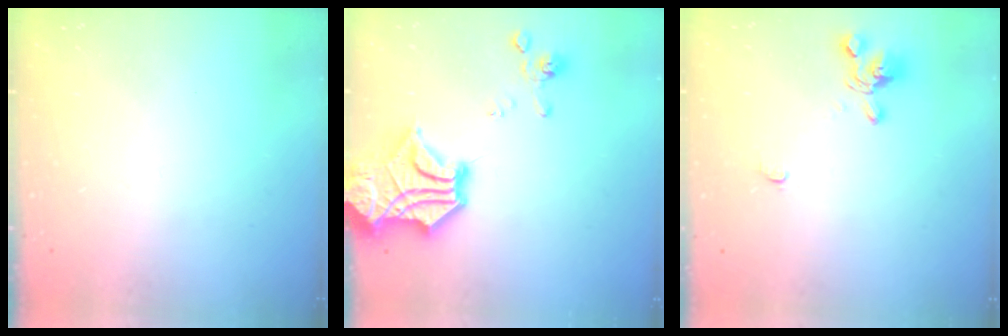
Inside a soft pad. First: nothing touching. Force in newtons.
{"total": 12.9, "press": 12.6, "slide": 2.9}
{"total": 3.9, "press": 3.8, "slide": 0.8}